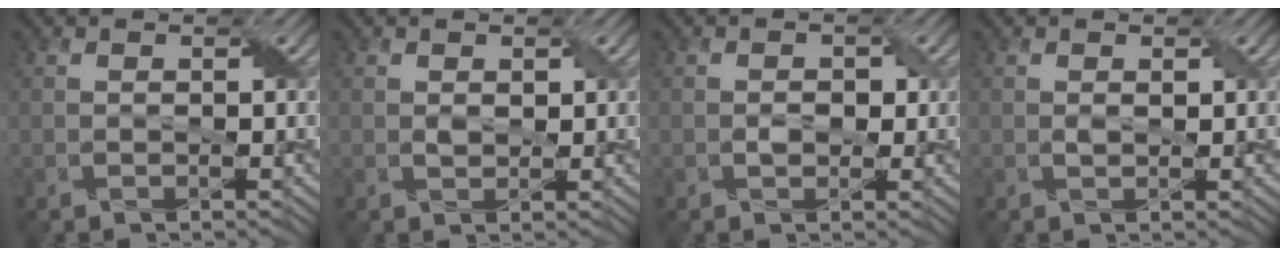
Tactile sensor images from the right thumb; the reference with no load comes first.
{"total": 1.1, "force": [0.4, 0.7, 0.7], "torque": [-0.017, -0.002, 0.011]}
{"total": 1.5, "force": [-0.2, 1.1, 1.0], "torque": [-0.019, -0.003, -0.004]}
{"total": 0.8, "force": [0.2, 0.5, 0.6], "torque": [-0.013, 0.000, 0.004]}